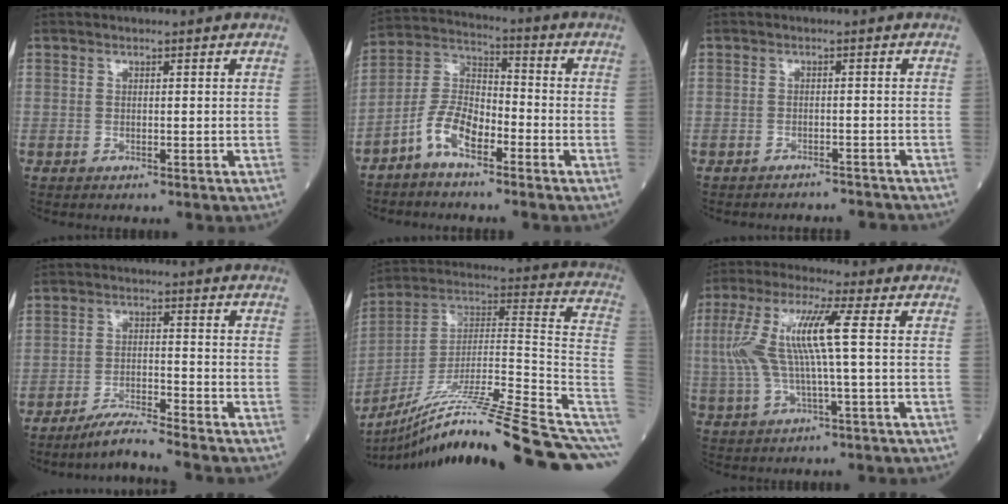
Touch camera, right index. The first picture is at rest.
{"total": 7.9, "force": [-4.7, 3.3, 5.4], "torque": [-0.119, 0.014, -0.100]}
{"total": 4.2, "force": [-4.0, 0.6, -0.8], "torque": [0.016, 0.004, -0.053]}
{"total": 5.0, "force": [-4.6, -1.1, 1.7], "torque": [-0.032, -0.020, -0.087]}
{"total": 31.1, "force": [-23.0, -0.7, 20.9], "torque": [-0.219, 0.010, -0.357]}
{"total": 11.3, "force": [1.3, 0.7, 11.2], "torque": [-0.246, 0.023, 0.022]}